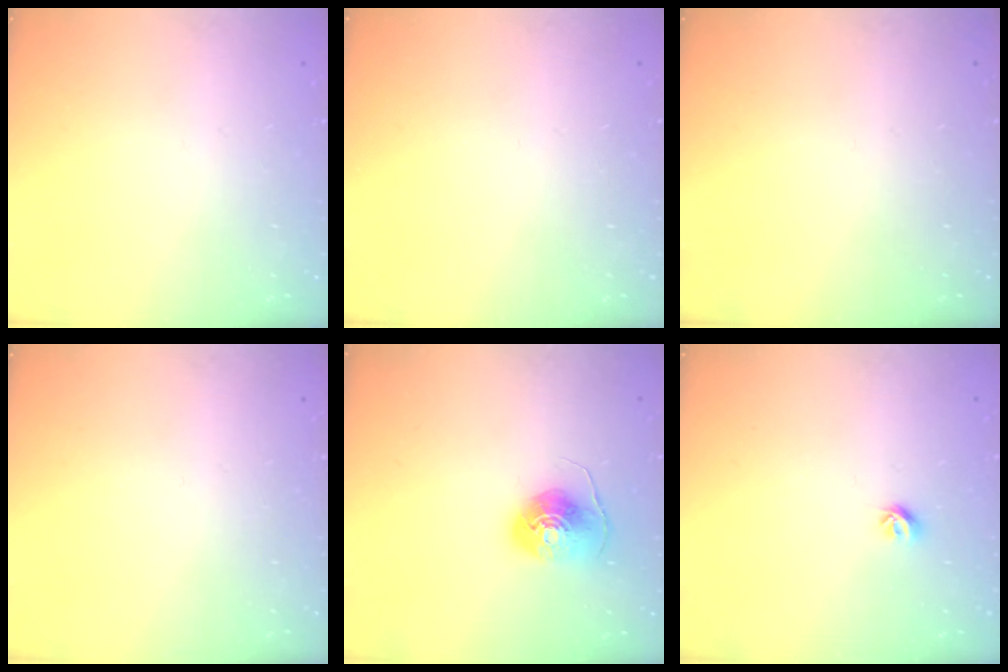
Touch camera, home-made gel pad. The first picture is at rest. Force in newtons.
{"total": 0.0}
{"total": 0.0}
{"total": 0.0}
{"total": 8.5, "press": 8.4, "slide": 0.4}
{"total": 4.7, "press": 4.6, "slide": 0.9}